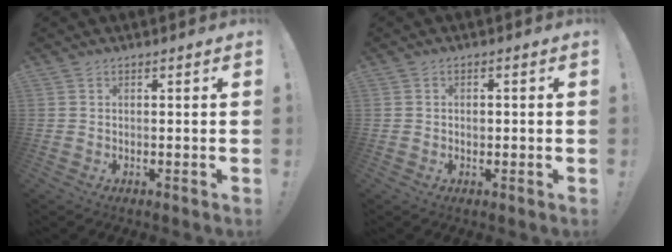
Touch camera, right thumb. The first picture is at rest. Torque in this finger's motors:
{"motor_torque": [-0.01, -0.39, -0.09, 0.47, 0.05]}